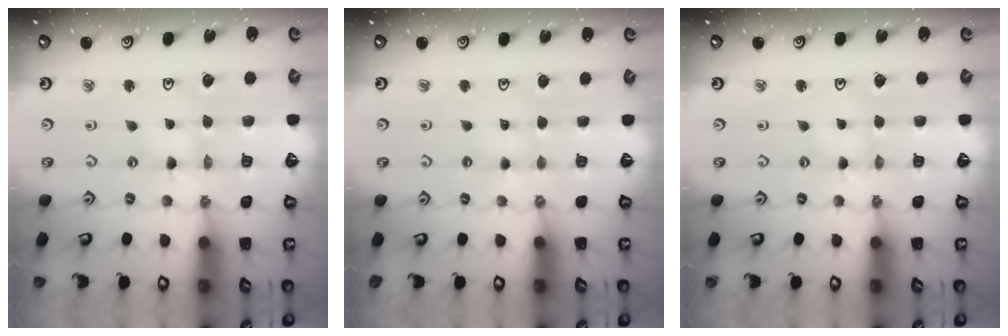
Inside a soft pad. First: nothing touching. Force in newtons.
{"total": 1.1, "press": 1.0, "slide": 0.3}
{"total": 0.8, "press": 0.8, "slide": 0.1}